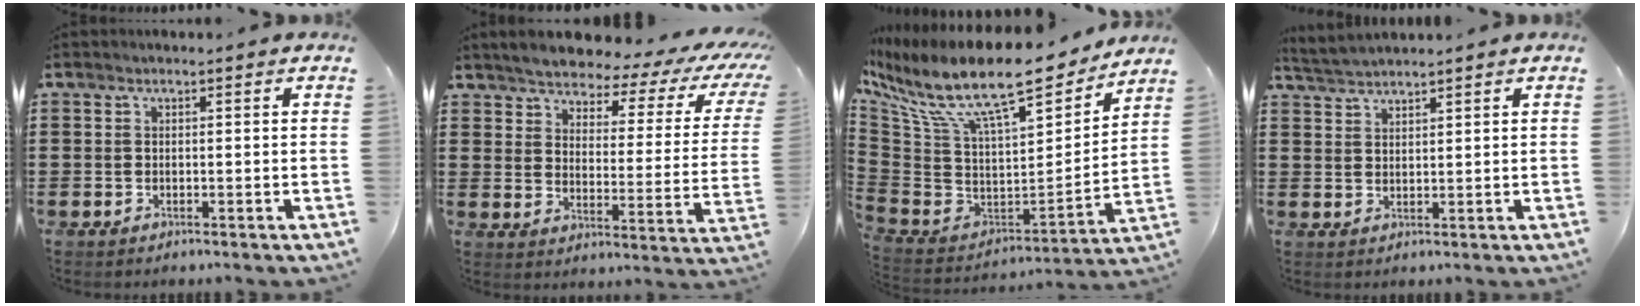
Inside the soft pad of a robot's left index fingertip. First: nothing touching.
{"total": 4.0, "force": [3.7, 0.6, 1.2], "torque": [-0.051, -0.033, 0.056]}
{"total": 15.8, "force": [10.7, 4.3, 10.8], "torque": [-0.242, -0.073, 0.174]}
{"total": 2.2, "force": [2.1, -0.3, 0.0], "torque": [-0.007, -0.002, 0.041]}